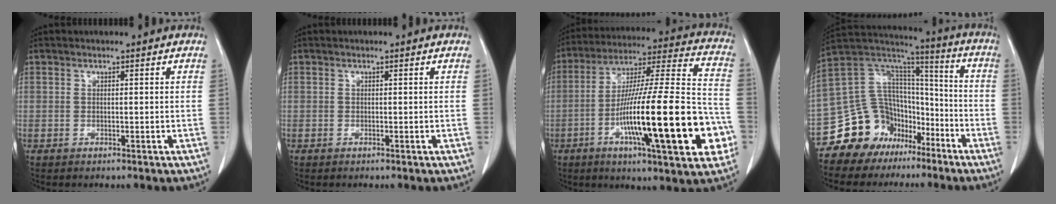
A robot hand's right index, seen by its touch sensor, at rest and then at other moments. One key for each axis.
{"total": 0.0}
{"total": 26.8, "fx": -8.0, "fy": 3.0, "fz": 25.4, "tx": -0.372, "ty": -0.006, "tz": -0.128}
{"total": 15.6, "fx": -9.9, "fy": 11.2, "fz": 4.6, "tx": -0.082, "ty": 0.096, "tz": -0.163}